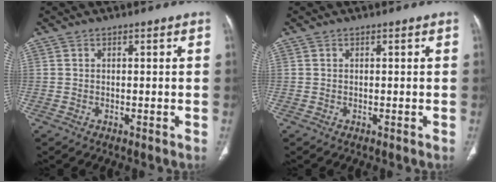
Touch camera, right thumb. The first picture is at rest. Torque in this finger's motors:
{"motor_torque": [0.01, 0.01, 0.00, 0.00, 0.00]}